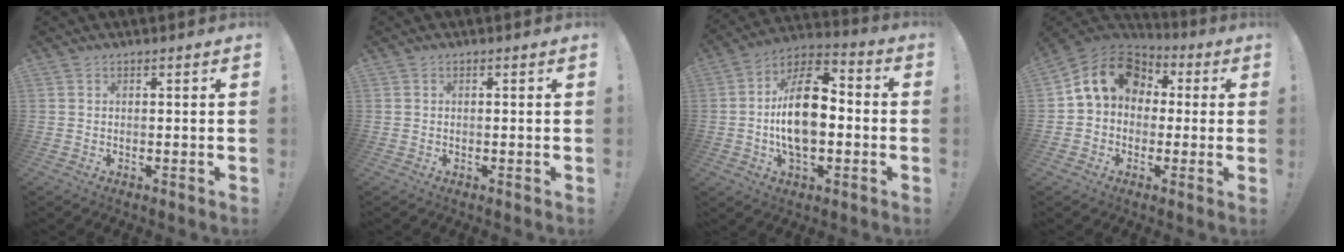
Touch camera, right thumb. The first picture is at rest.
{"total": 0.0}
{"total": 19.0, "force": [-1.9, 10.7, 15.6], "torque": [-0.267, 0.017, -0.032]}
{"total": 14.2, "force": [3.6, 11.0, 8.3], "torque": [-0.136, 0.005, 0.071]}